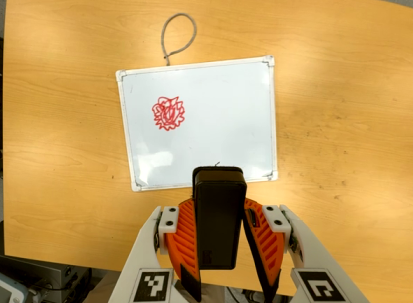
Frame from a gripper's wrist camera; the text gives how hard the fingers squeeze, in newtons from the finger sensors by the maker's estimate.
{"total": 5.2, "left": 4.7, "right": 5.8}